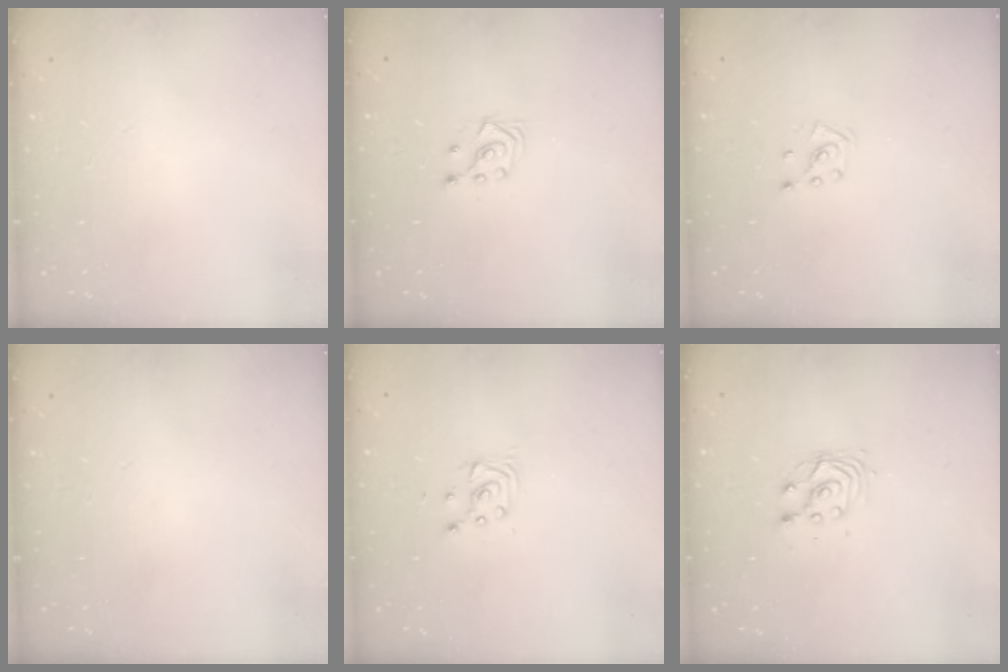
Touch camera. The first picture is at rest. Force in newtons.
{"total": 3.0, "press": 2.8, "slide": 1.0}
{"total": 2.2, "press": 2.2, "slide": 0.3}
{"total": 0.0}
{"total": 3.2, "press": 3.2, "slide": 0.4}
{"total": 4.4, "press": 4.4, "slide": 0.2}